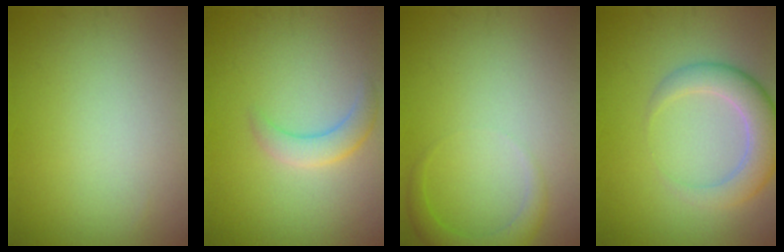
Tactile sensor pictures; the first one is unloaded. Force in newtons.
{"total": 2.4, "press": 2.4, "slide": 0.2}
{"total": 2.2, "press": 2.2, "slide": 0.2}
{"total": 4.5, "press": 4.4, "slide": 0.5}